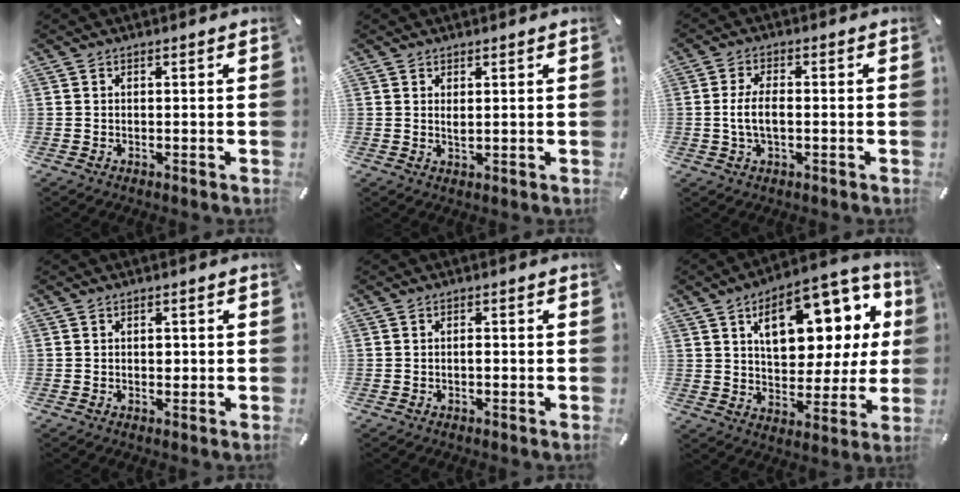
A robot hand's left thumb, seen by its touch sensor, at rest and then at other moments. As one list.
[{"total": 1.5, "force": [0.8, 0.4, 1.2], "torque": [-0.026, -0.001, 0.014]}, {"total": 5.4, "force": [-0.6, 2.3, 4.8], "torque": [-0.105, 0.001, -0.016]}, {"total": 1.3, "force": [0.0, 1.0, 0.8], "torque": [-0.009, 0.000, -0.004]}, {"total": 1.0, "force": [-0.3, 0.5, 0.8], "torque": [-0.017, -0.001, -0.006]}, {"total": 19.7, "force": [7.9, 11.3, 14.1], "torque": [-0.191, -0.036, 0.131]}]